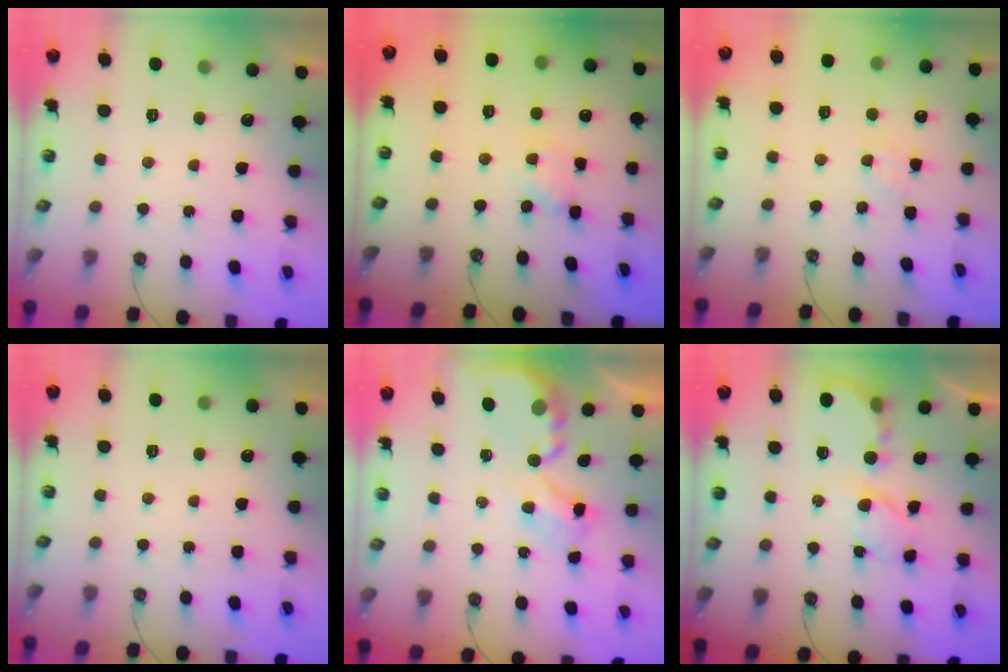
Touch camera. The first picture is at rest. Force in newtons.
{"total": 1.3, "press": 1.3, "slide": 0.2}
{"total": 3.9, "press": 3.9, "slide": 0.5}
{"total": 0.0}
{"total": 3.9, "press": 3.9, "slide": 0.2}
{"total": 6.0, "press": 6.0, "slide": 0.5}